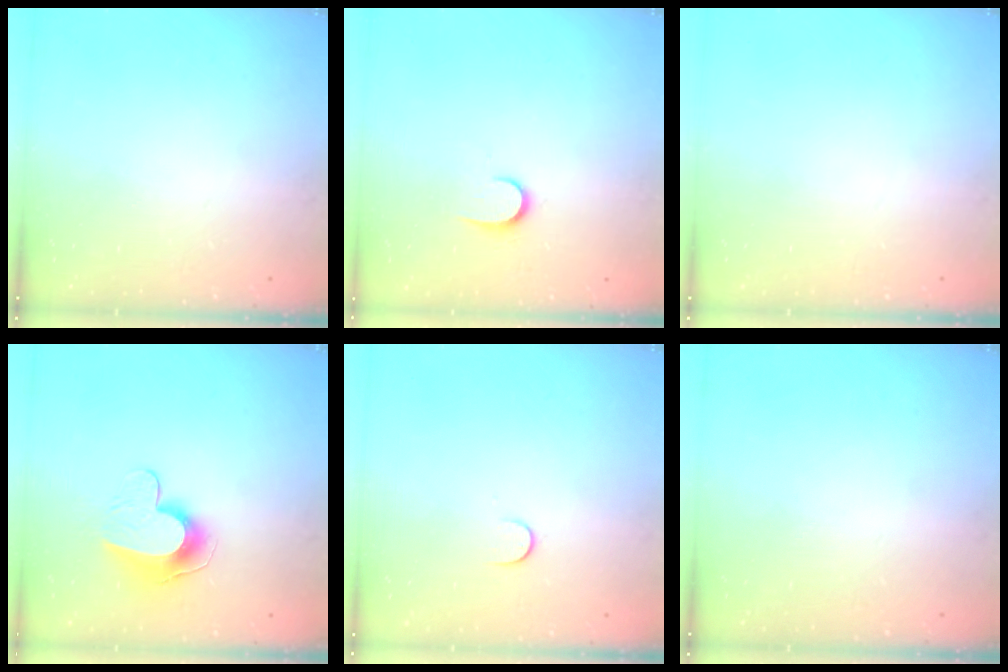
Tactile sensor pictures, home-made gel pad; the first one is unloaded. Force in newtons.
{"total": 6.7, "press": 6.6, "slide": 0.7}
{"total": 0.0}
{"total": 11.8, "press": 11.8, "slide": 0.6}
{"total": 5.0, "press": 5.0, "slide": 0.5}
{"total": 0.0}